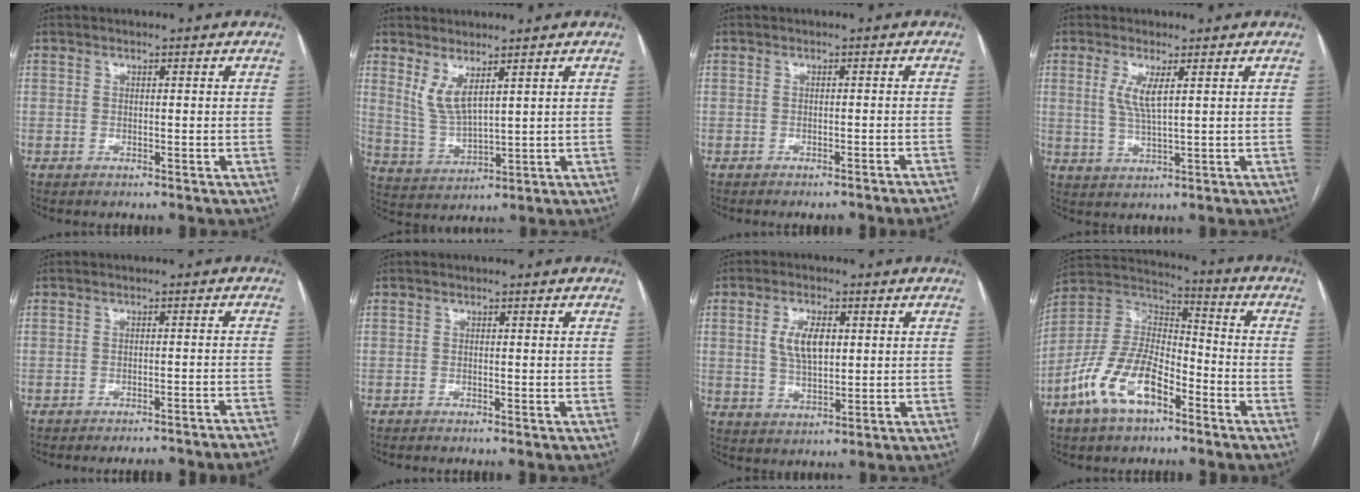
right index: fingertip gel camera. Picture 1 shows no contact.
{"total": 5.4, "force": [3.2, 1.2, 4.2], "torque": [-0.095, -0.017, 0.077]}
{"total": 8.0, "force": [-7.5, -0.5, 2.8], "torque": [-0.015, -0.014, -0.084]}
{"total": 4.3, "force": [1.5, 0.4, 4.1], "torque": [-0.091, -0.006, 0.035]}
{"total": 14.0, "force": [-13.4, -0.6, 3.8], "torque": [-0.022, -0.006, -0.152]}
{"total": 1.6, "force": [-1.4, -0.1, 0.7], "torque": [-0.006, 0.001, -0.017]}
{"total": 6.3, "force": [1.4, 2.7, 5.4], "torque": [-0.107, 0.004, 0.031]}
{"total": 13.4, "force": [-7.3, 5.9, 9.6], "torque": [-0.202, 0.012, -0.140]}